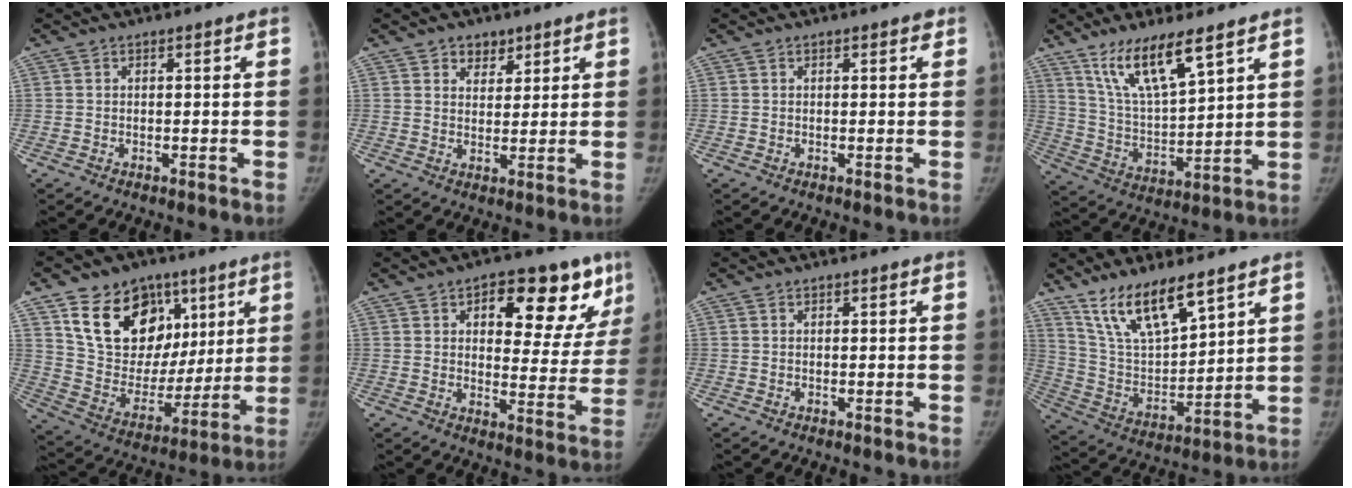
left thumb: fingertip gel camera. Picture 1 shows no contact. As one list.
[{"total": 4.1, "force": [2.6, 2.9, 1.3], "torque": [0.009, -0.016, 0.043]}, {"total": 0.7, "force": [0.4, 0.3, 0.5], "torque": [-0.005, 0.000, 0.003]}, {"total": 13.0, "force": [8.5, 3.2, 9.2], "torque": [-0.158, -0.047, 0.176]}, {"total": 22.2, "force": [10.3, 16.0, 11.5], "torque": [-0.138, -0.018, 0.188]}, {"total": 18.1, "force": [8.9, 8.7, 13.2], "torque": [-0.113, -0.025, 0.117]}, {"total": 0.0}, {"total": 15.2, "force": [10.7, 4.8, 9.6], "torque": [-0.148, -0.055, 0.217]}]